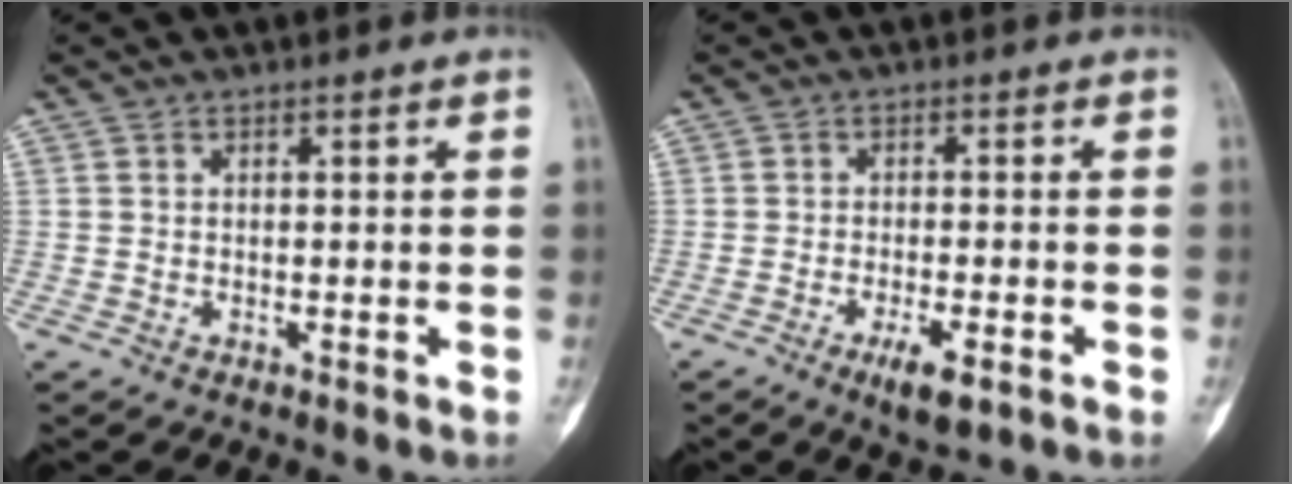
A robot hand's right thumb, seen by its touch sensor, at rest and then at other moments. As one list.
[{"total": 5.0, "force": [-2.5, 1.4, 4.1], "torque": [-0.070, -0.001, -0.039]}]